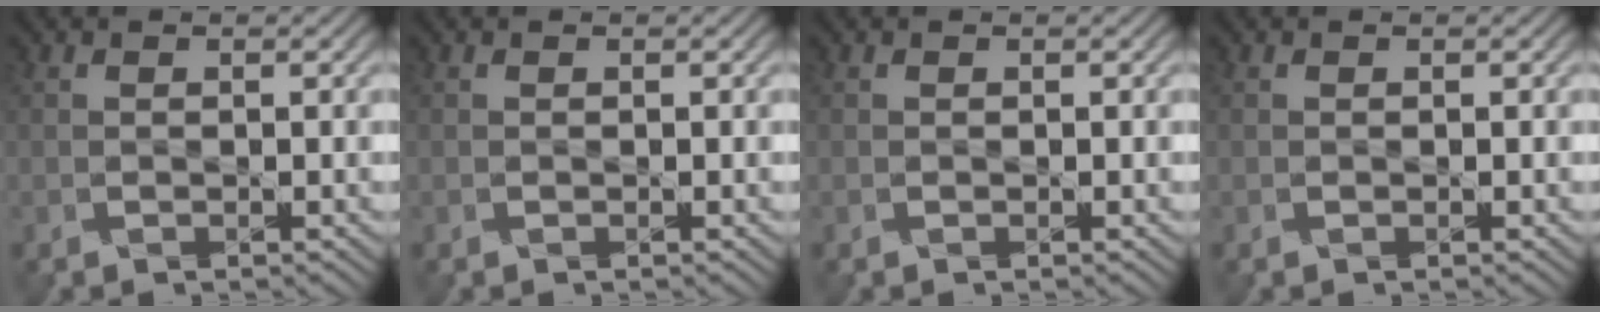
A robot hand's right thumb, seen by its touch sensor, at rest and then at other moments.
{"total": 0.0}
{"total": 0.0}
{"total": 0.0}